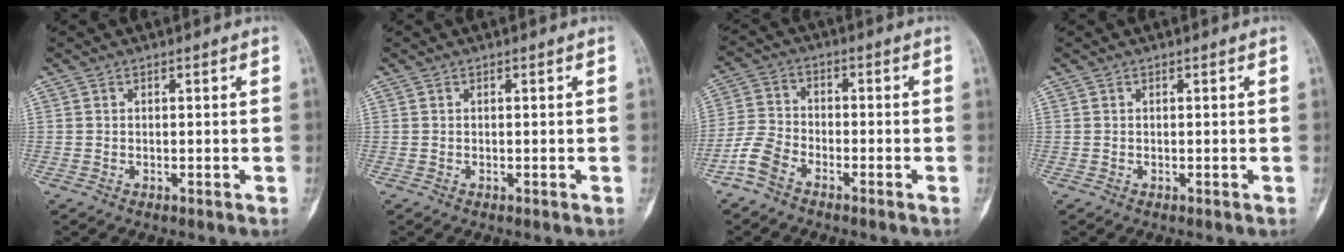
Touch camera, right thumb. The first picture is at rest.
{"total": 0.0}
{"total": 5.8, "force": [-4.0, 2.9, 3.0], "torque": [-0.061, 0.016, -0.093]}
{"total": 0.0}